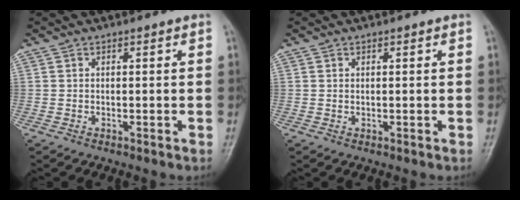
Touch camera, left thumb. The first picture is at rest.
{"total": 0.8, "force": [0.3, 0.4, 0.6], "torque": [-0.009, 0.001, 0.007]}